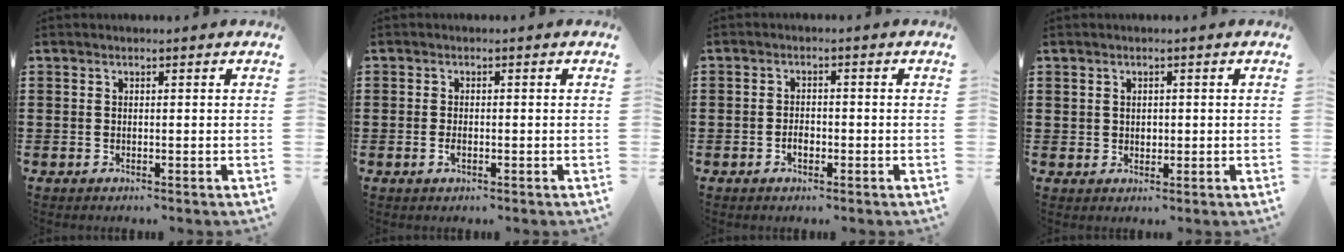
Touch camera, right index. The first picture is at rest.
{"total": 2.1, "force": [-0.6, 1.0, 1.8], "torque": [-0.042, -0.003, -0.012]}
{"total": 2.1, "force": [-0.9, 1.2, 1.6], "torque": [-0.031, 0.003, -0.017]}
{"total": 1.4, "force": [0.5, 1.2, 0.5], "torque": [-0.012, 0.007, 0.009]}